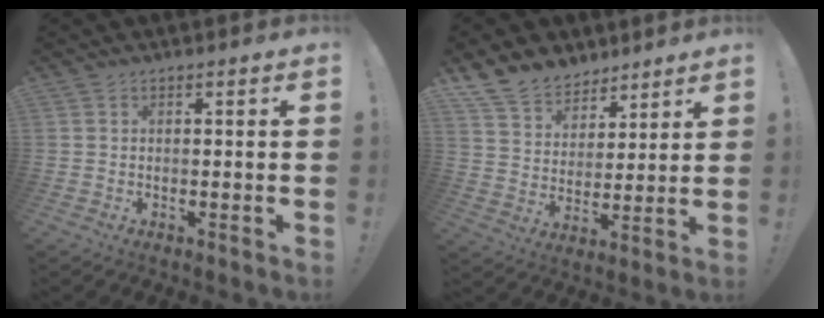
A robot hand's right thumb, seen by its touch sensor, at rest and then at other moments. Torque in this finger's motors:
{"motor_torque": [0.28, 0.37, 0.66, 0.63, 0.00]}